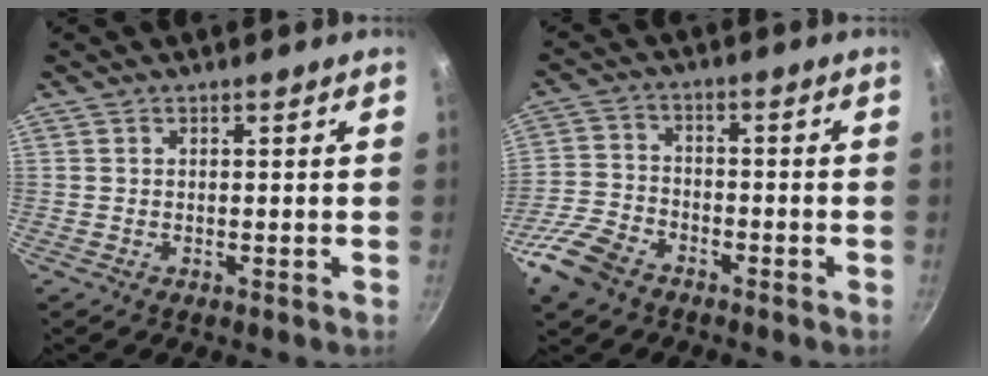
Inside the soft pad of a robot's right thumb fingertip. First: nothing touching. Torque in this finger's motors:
{"motor_torque": [1.33, 0.43, 0.44, -1.16, 0.06]}